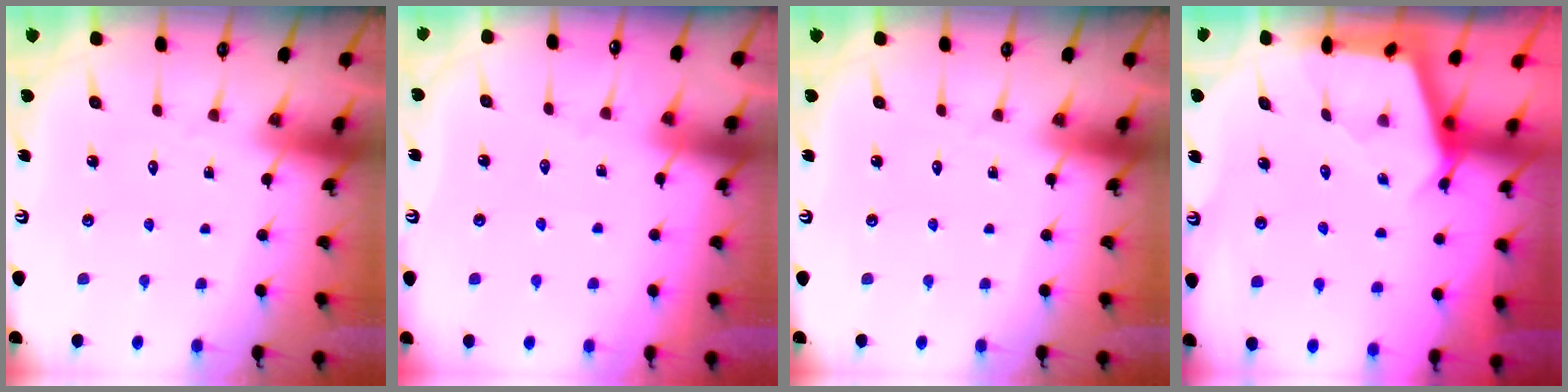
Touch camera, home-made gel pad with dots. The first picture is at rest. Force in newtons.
{"total": 3.3, "press": 3.2, "slide": 0.5}
{"total": 0.0}
{"total": 2.9, "press": 2.9, "slide": 0.3}